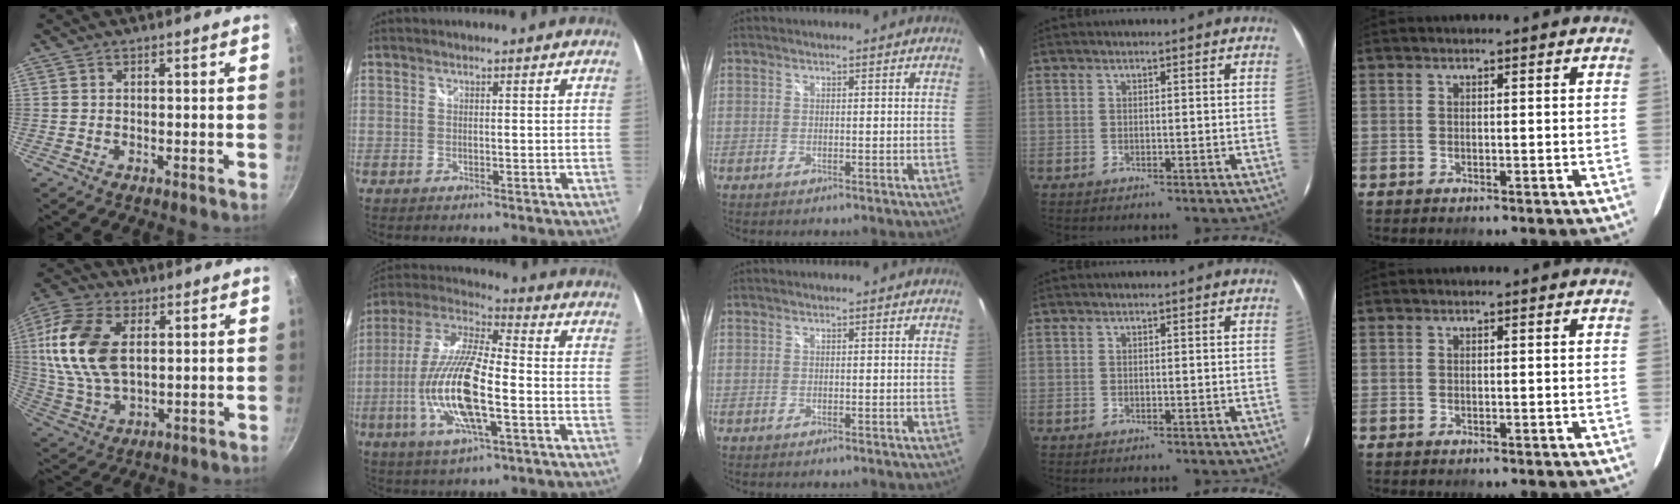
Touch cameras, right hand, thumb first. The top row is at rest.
{"thumb": {"total": 16.9, "force": [3.5, 10.2, 13.0], "torque": [-0.250, -0.005, 0.069]}, "index": {"total": 18.0, "force": [-4.5, 4.9, 16.7], "torque": [-0.337, -0.013, -0.088]}}